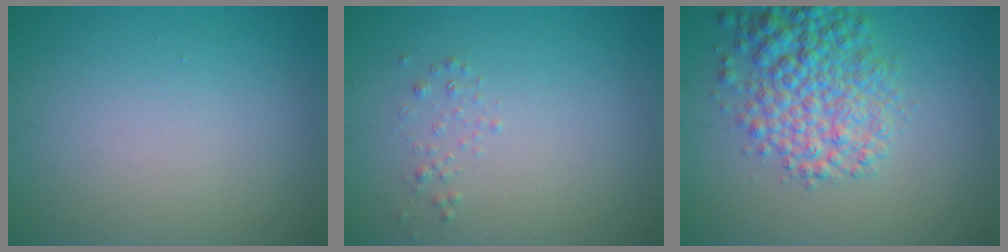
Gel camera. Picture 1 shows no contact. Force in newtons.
{"total": 0.7, "press": 0.7, "slide": 0.0}
{"total": 6.3, "press": 6.3, "slide": 0.2}